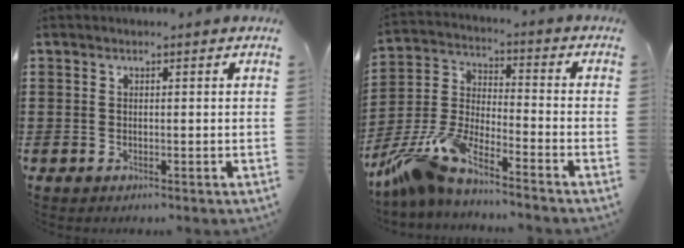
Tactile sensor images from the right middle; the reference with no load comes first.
{"total": 9.5, "force": [-8.4, 1.0, 4.4], "torque": [-0.106, 0.000, -0.170]}